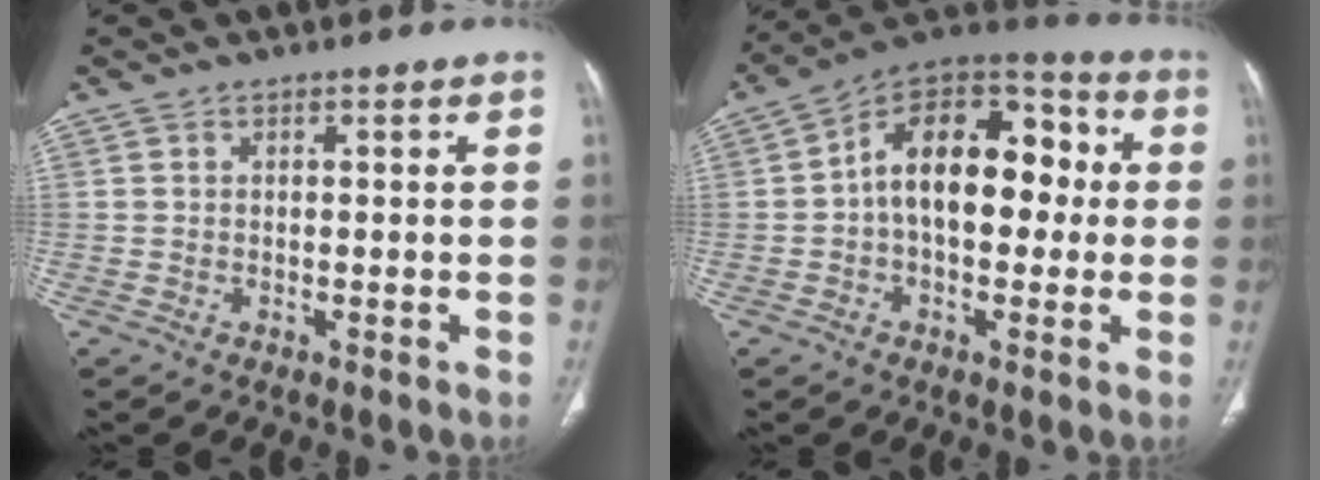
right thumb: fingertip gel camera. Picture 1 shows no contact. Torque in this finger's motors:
{"motor_torque": [-0.21, 0.89, 0.78, 0.01, 0.31]}